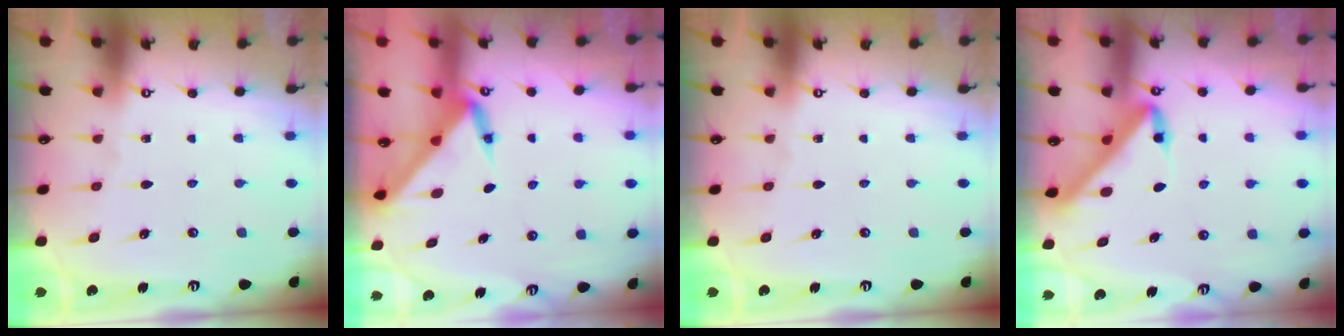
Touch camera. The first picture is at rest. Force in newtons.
{"total": 3.6, "press": 3.6, "slide": 0.2}
{"total": 0.0}
{"total": 5.1, "press": 5.0, "slide": 0.4}